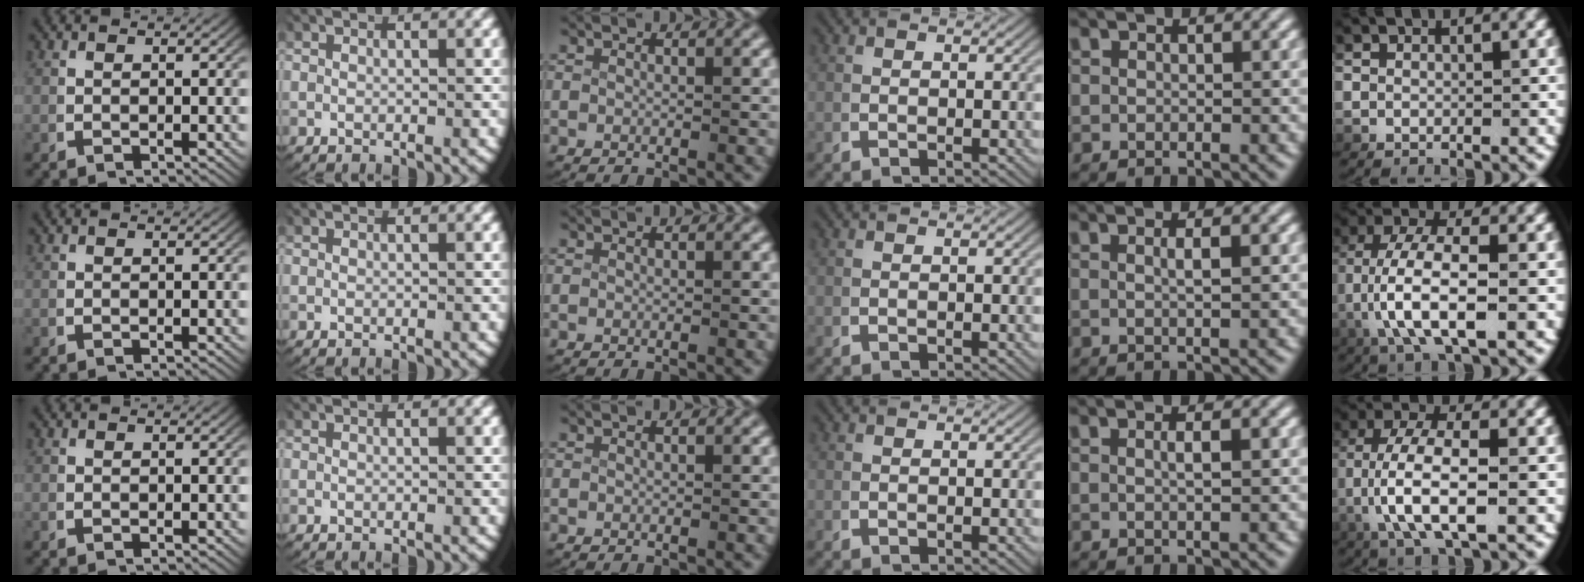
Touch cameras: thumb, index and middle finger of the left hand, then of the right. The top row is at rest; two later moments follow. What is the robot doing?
{"motion": "lift_and_place", "object": "ribbon"}